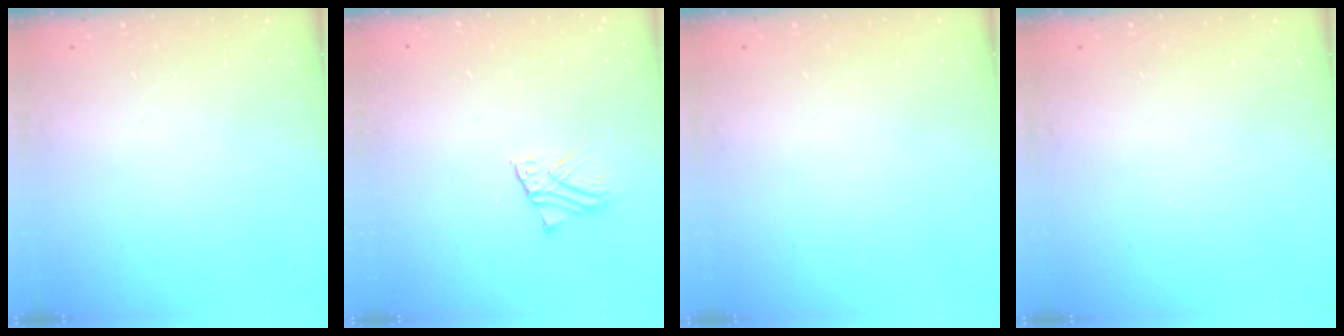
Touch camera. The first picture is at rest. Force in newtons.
{"total": 2.3, "press": 2.3, "slide": 0.2}
{"total": 0.0}
{"total": 0.0}